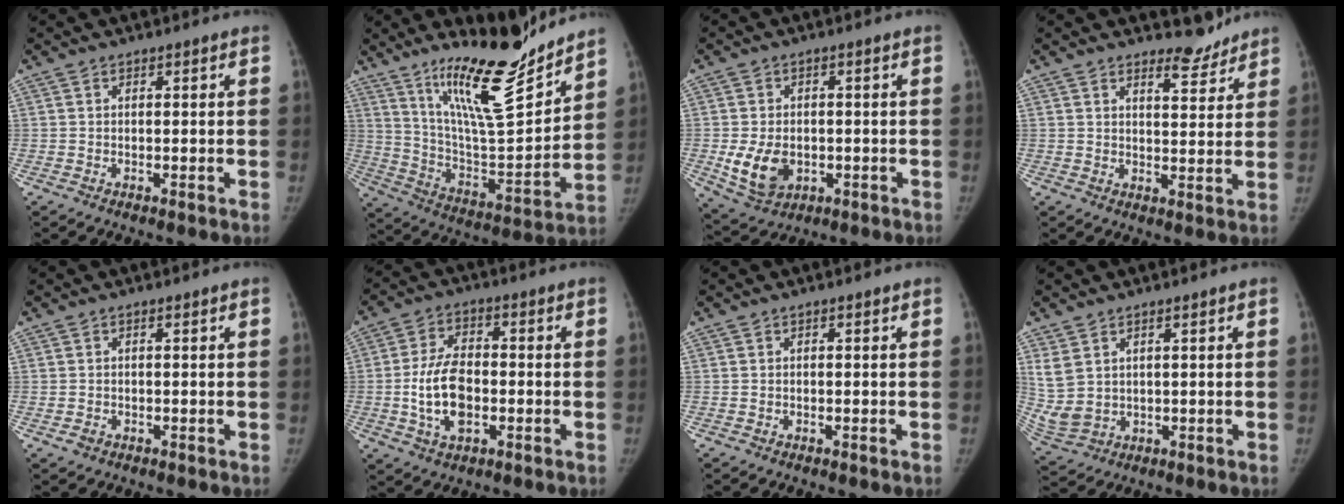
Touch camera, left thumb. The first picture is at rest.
{"total": 20.5, "force": [15.6, 4.0, 12.7], "torque": [-0.169, -0.111, 0.270]}
{"total": 8.3, "force": [-1.7, 5.9, 5.5], "torque": [-0.089, -0.003, -0.015]}
{"total": 4.5, "force": [4.3, 1.4, 0.7], "torque": [0.008, -0.041, 0.065]}
{"total": 1.2, "force": [-0.3, 0.9, 0.7], "torque": [-0.010, 0.001, -0.004]}
{"total": 10.5, "force": [-1.9, 6.1, 8.3], "torque": [-0.146, 0.012, -0.034]}
{"total": 0.0}
{"total": 7.2, "force": [2.7, 4.8, 4.6], "torque": [-0.100, -0.011, 0.073]}